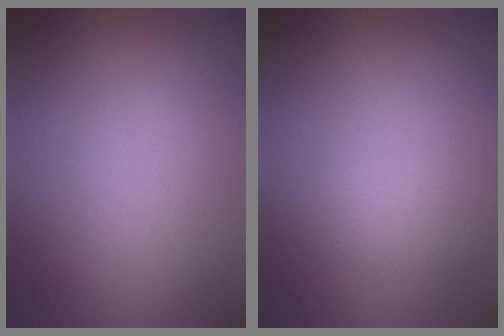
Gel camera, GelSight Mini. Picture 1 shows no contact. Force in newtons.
{"total": 1.8, "press": 1.8, "slide": 0.1}